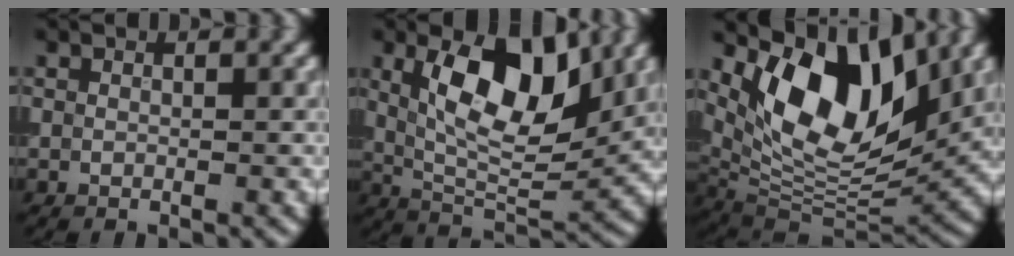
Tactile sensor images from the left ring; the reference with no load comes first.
{"total": 10.0, "force": [2.9, 4.5, 8.4], "torque": [-0.140, 0.000, 0.045]}
{"total": 12.6, "force": [5.3, 6.4, 9.5], "torque": [-0.158, -0.004, 0.097]}